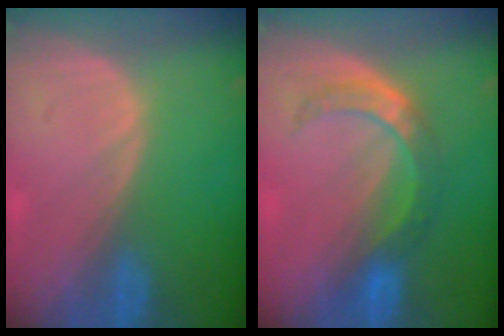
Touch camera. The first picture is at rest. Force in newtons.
{"total": 5.7, "press": 5.7, "slide": 0.2}